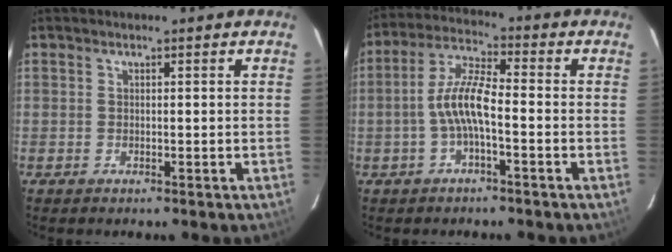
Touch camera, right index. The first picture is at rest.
{"total": 7.3, "force": [-2.0, 1.6, 6.9], "torque": [-0.149, 0.014, -0.039]}